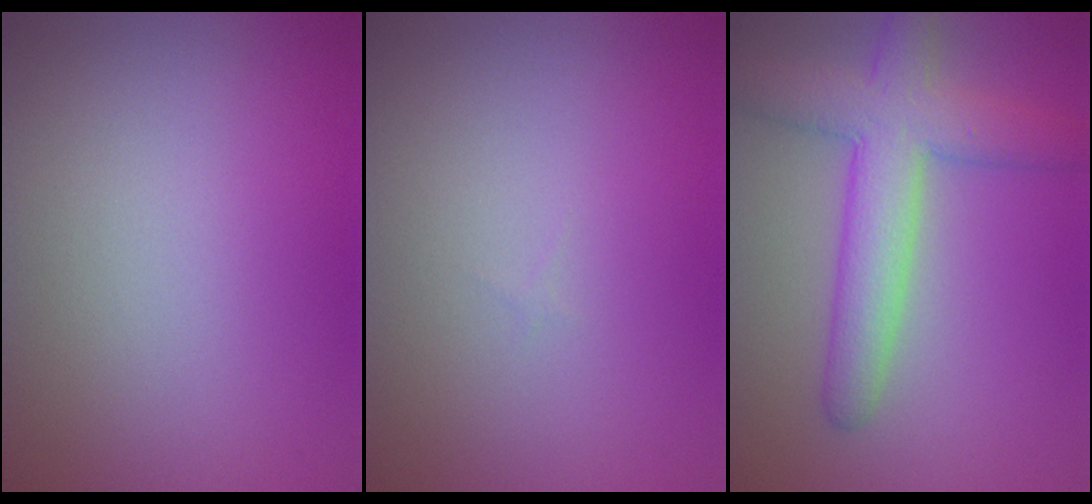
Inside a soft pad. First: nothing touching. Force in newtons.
{"total": 0.0}
{"total": 6.2, "press": 6.2, "slide": 0.3}